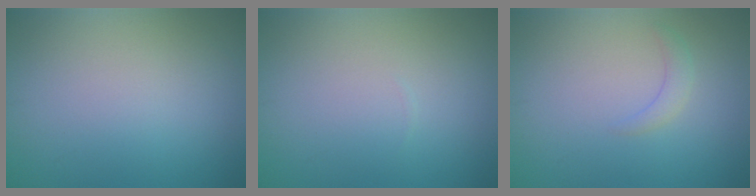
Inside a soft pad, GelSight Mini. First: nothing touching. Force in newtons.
{"total": 0.0}
{"total": 1.2, "press": 1.2, "slide": 0.2}